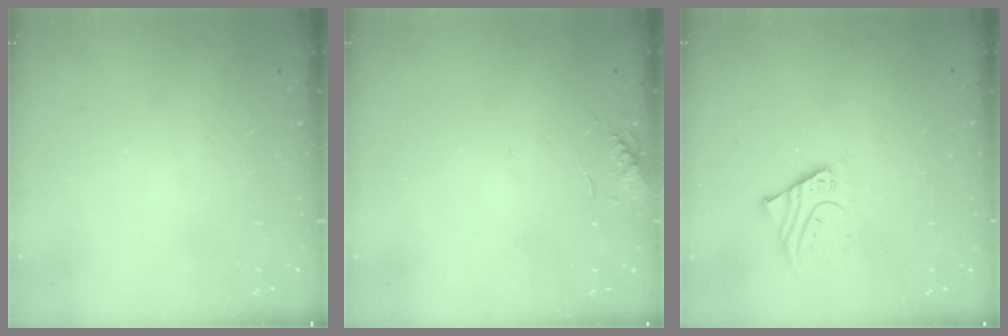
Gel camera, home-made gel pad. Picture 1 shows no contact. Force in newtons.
{"total": 7.0, "press": 6.9, "slide": 0.6}
{"total": 1.5, "press": 1.5, "slide": 0.1}